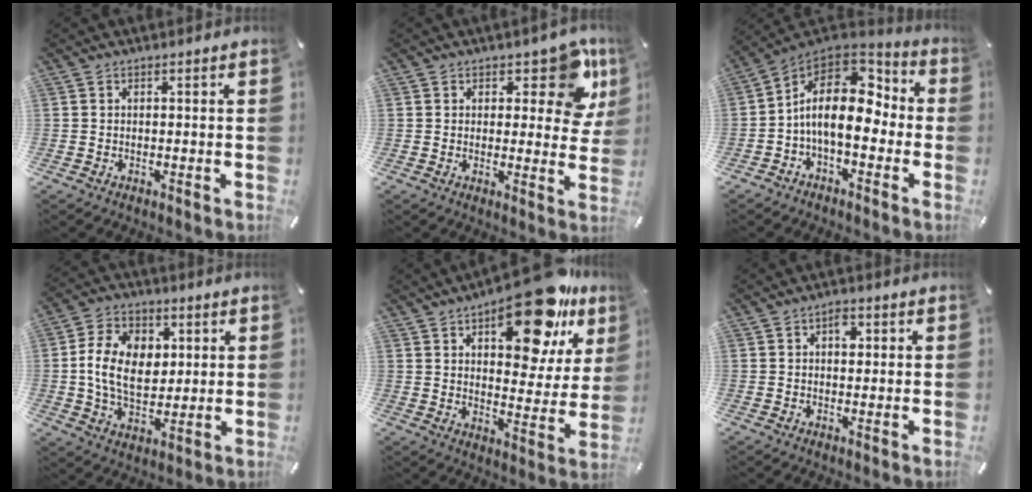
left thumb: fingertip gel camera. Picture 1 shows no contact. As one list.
[{"total": 10.8, "force": [6.3, 5.6, 6.7], "torque": [-0.065, -0.041, 0.105]}, {"total": 14.7, "force": [-0.5, 8.6, 11.9], "torque": [-0.214, -0.004, -0.011]}, {"total": 12.8, "force": [1.4, 9.3, 8.8], "torque": [-0.168, 0.014, 0.026]}, {"total": 20.9, "force": [13.0, 9.3, 13.5], "torque": [-0.179, -0.078, 0.209]}, {"total": 2.9, "force": [0.7, 1.9, 2.0], "torque": [-0.019, 0.000, 0.005]}]